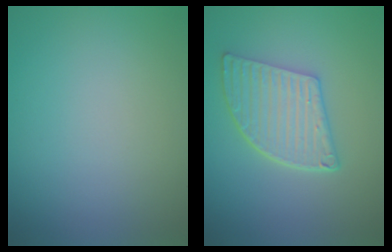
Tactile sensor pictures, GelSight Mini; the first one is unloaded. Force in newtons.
{"total": 5.2, "press": 4.2, "slide": 3.0}